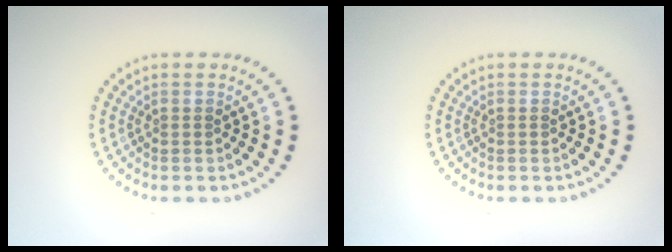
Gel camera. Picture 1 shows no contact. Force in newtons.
{"total": 0.0}